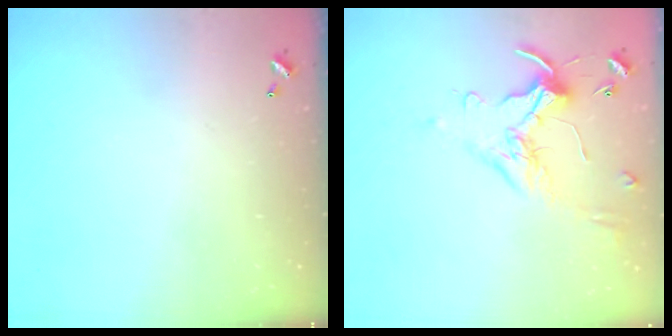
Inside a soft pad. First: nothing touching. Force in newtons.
{"total": 0.9, "press": 0.5, "slide": 0.7}